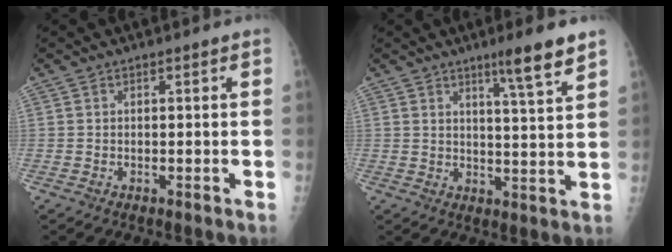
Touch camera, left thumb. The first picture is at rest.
{"total": 7.8, "force": [5.2, 0.3, 5.7], "torque": [-0.085, -0.035, 0.078]}